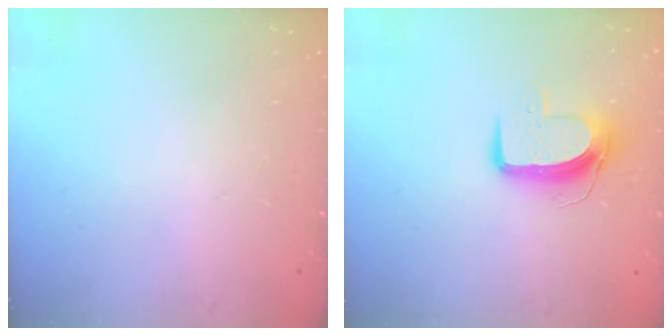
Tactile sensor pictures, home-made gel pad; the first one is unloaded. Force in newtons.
{"total": 9.7, "press": 9.7, "slide": 0.6}